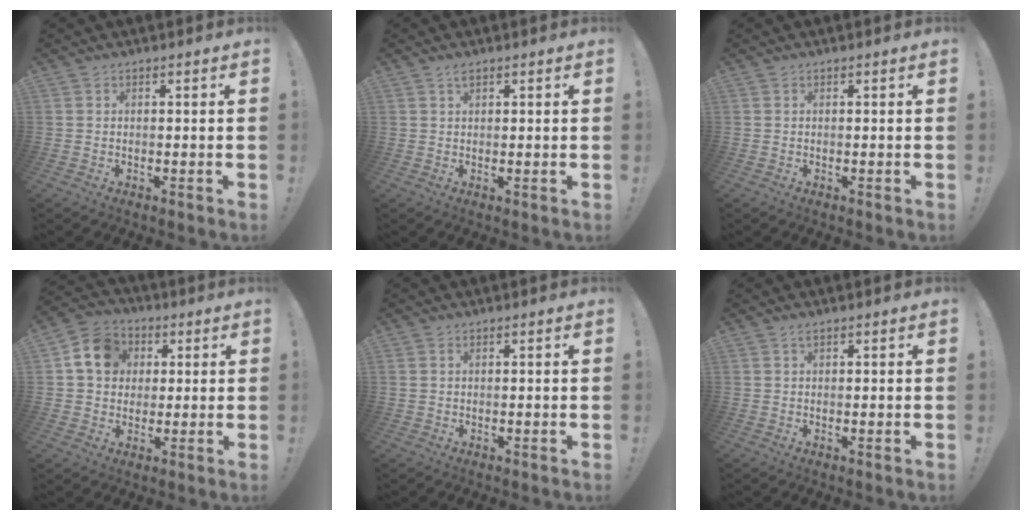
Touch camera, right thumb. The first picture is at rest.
{"total": 1.8, "force": [1.1, 0.6, 1.3], "torque": [-0.016, -0.004, 0.017]}
{"total": 0.0}
{"total": 11.8, "force": [3.3, 10.1, 5.3], "torque": [-0.071, 0.002, 0.068]}
{"total": 0.7, "force": [0.4, 0.5, 0.3], "torque": [-0.011, 0.003, 0.008]}
{"total": 1.1, "force": [0.6, 0.3, 0.9], "torque": [-0.016, 0.000, 0.010]}